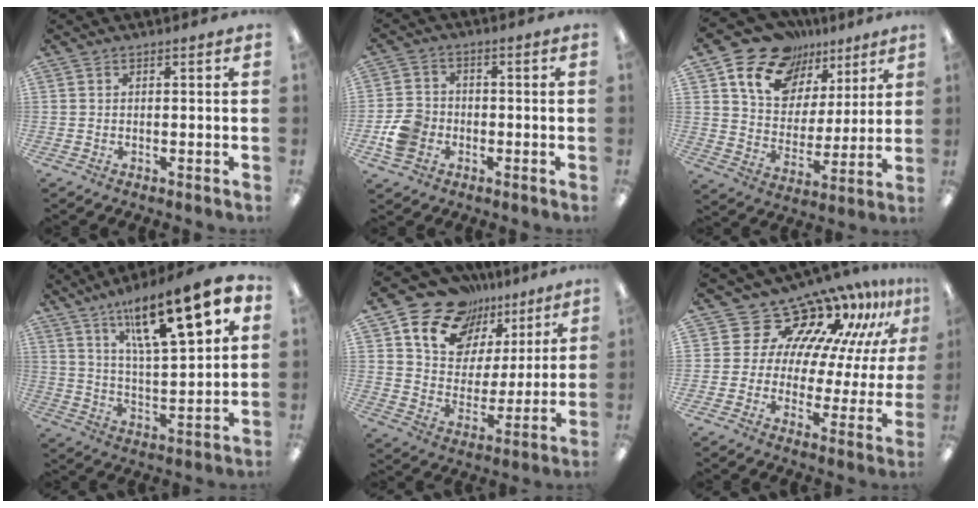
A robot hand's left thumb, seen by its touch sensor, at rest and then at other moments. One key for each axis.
{"total": 7.4, "fx": -2.4, "fy": 6.0, "fz": 3.6, "tx": -0.076, "ty": 0.012, "tz": -0.045}
{"total": 16.5, "fx": 11.0, "fy": 10.9, "fz": 5.8, "tx": -0.122, "ty": -0.065, "tz": 0.205}
{"total": 19.2, "fx": 11.6, "fy": 5.8, "fz": 14.2, "tx": -0.219, "ty": -0.063, "tz": 0.183}
{"total": 16.3, "fx": 11.6, "fy": 10.6, "fz": 4.6, "tx": -0.098, "ty": -0.085, "tz": 0.214}
{"total": 16.6, "fx": 12.8, "fy": 9.2, "fz": 5.2, "tx": -0.102, "ty": -0.101, "tz": 0.233}